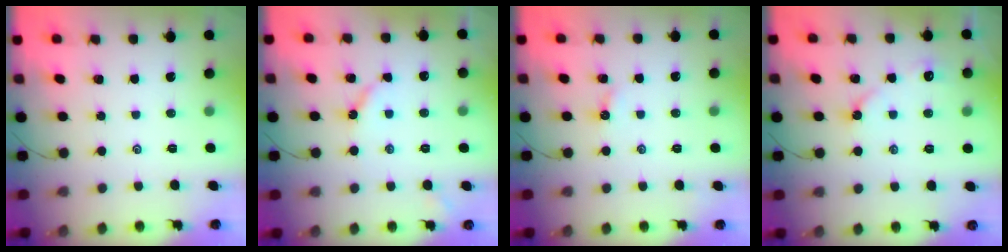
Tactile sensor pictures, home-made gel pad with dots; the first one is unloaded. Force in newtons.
{"total": 4.8, "press": 4.8, "slide": 0.4}
{"total": 2.4, "press": 2.4, "slide": 0.3}
{"total": 3.8, "press": 3.7, "slide": 0.5}